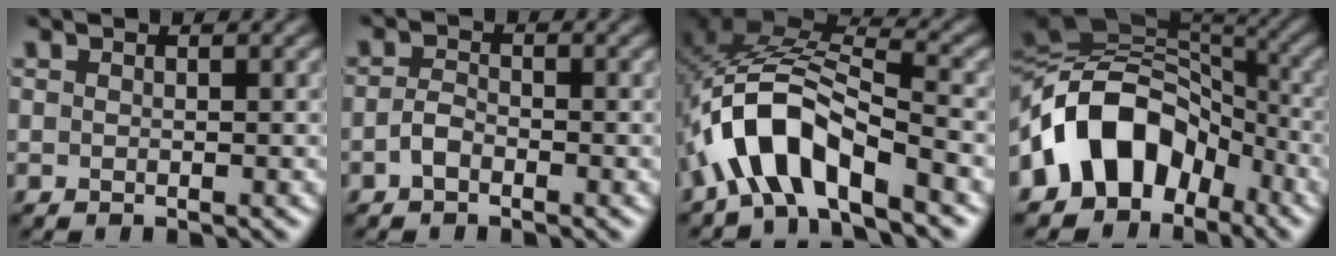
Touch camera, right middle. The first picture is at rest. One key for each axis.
{"total": 1.6, "fx": -0.9, "fy": 0.8, "fz": 1.0, "tx": -0.023, "ty": 0.005, "tz": -0.021}
{"total": 8.8, "fx": -4.1, "fy": 3.8, "fz": 6.8, "tx": -0.133, "ty": 0.016, "tz": -0.081}
{"total": 11.6, "fx": -5.0, "fy": 8.1, "fz": 6.6, "tx": -0.102, "ty": 0.028, "tz": -0.112}